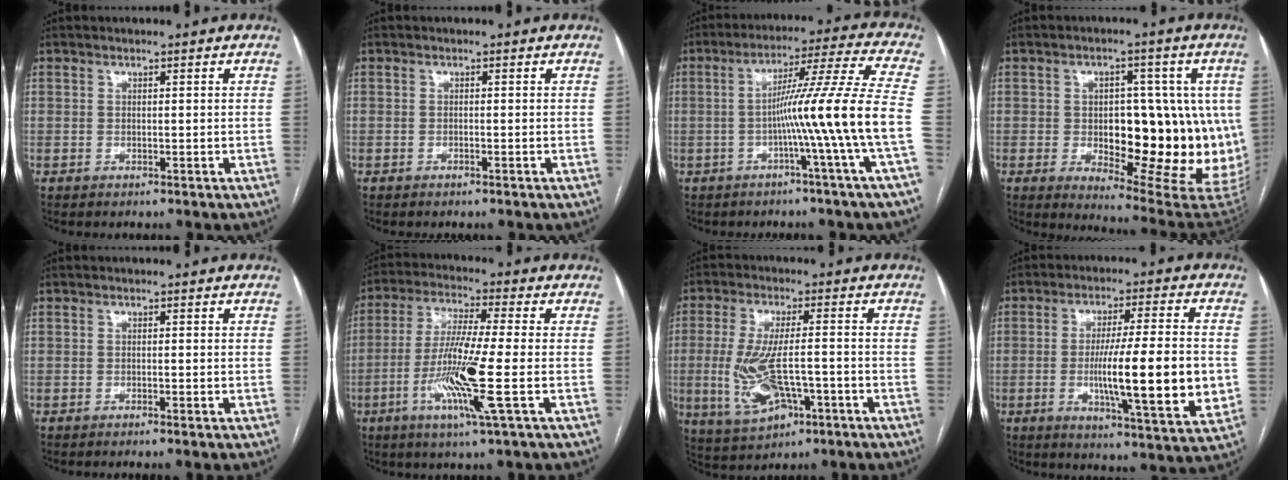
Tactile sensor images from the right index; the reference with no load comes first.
{"total": 0.0}
{"total": 13.8, "force": [-3.2, -3.3, 13.0], "torque": [-0.199, 0.005, -0.059]}
{"total": 19.1, "force": [-1.2, 7.2, 17.6], "torque": [-0.173, 0.016, 0.009]}
{"total": 0.6, "force": [-0.4, -0.1, 0.5], "torque": [-0.011, 0.000, -0.007]}
{"total": 12.1, "force": [-3.4, -0.7, 11.5], "torque": [-0.232, -0.018, -0.073]}
{"total": 10.7, "force": [-3.0, 3.8, 9.5], "torque": [-0.199, -0.003, -0.043]}
{"total": 16.1, "force": [-1.9, 1.3, 15.9], "torque": [-0.252, -0.014, -0.031]}